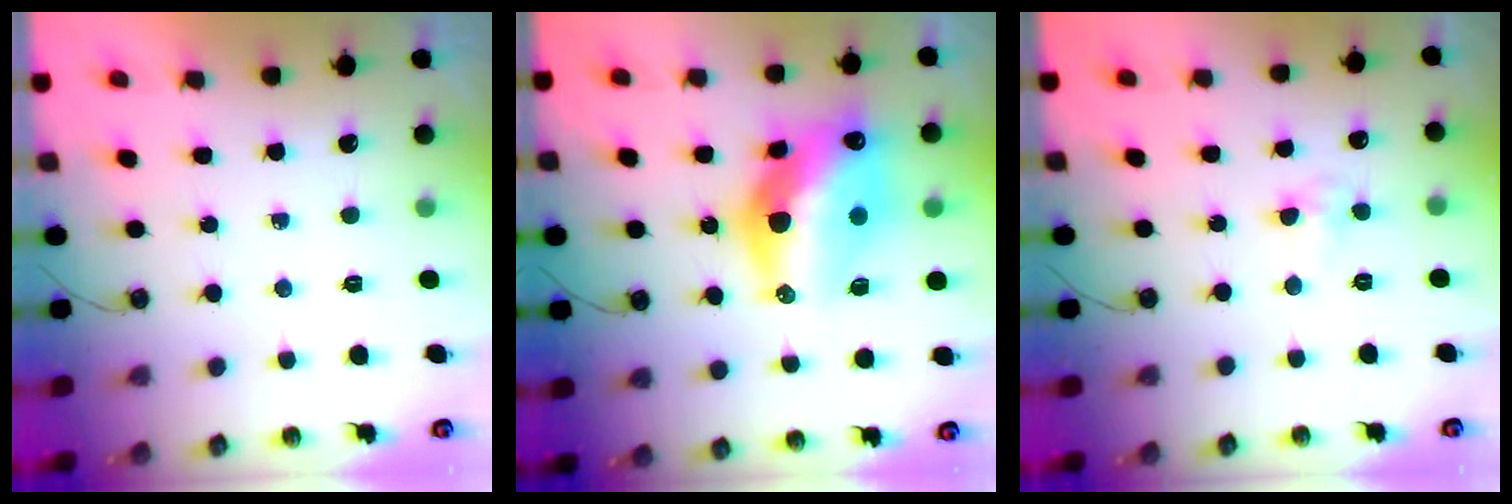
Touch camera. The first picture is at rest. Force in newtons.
{"total": 17.8, "press": 17.7, "slide": 1.8}
{"total": 3.3, "press": 3.3, "slide": 0.4}